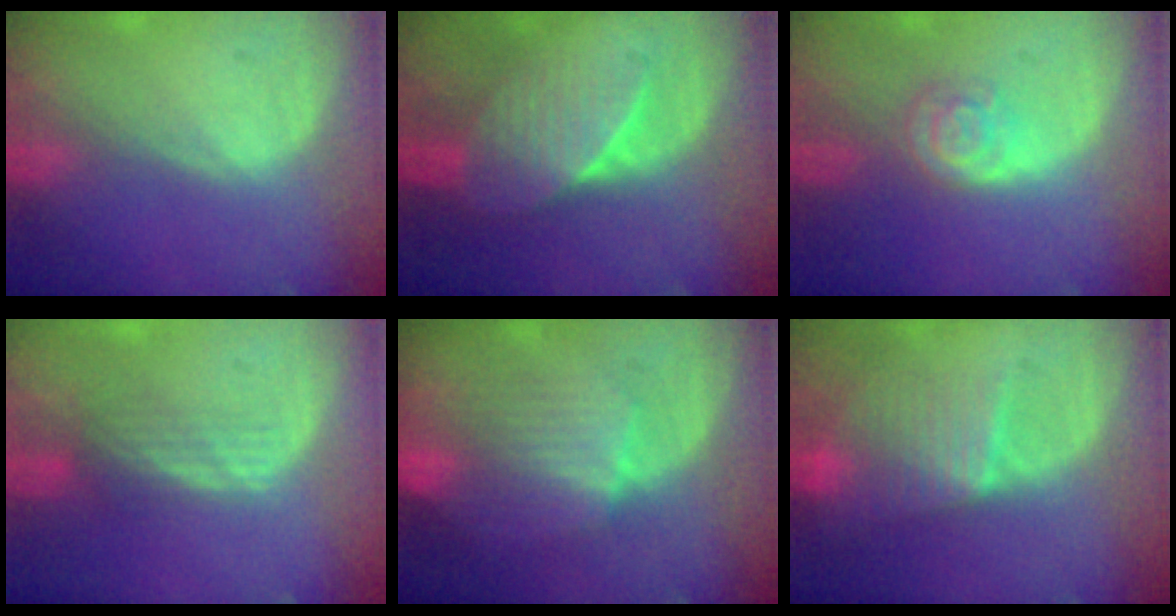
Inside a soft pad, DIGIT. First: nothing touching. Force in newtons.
{"total": 7.2, "press": 6.6, "slide": 2.8}
{"total": 4.1, "press": 3.8, "slide": 1.6}
{"total": 3.4, "press": 2.9, "slide": 1.9}
{"total": 8.4, "press": 8.0, "slide": 2.7}
{"total": 6.4, "press": 6.3, "slide": 0.8}